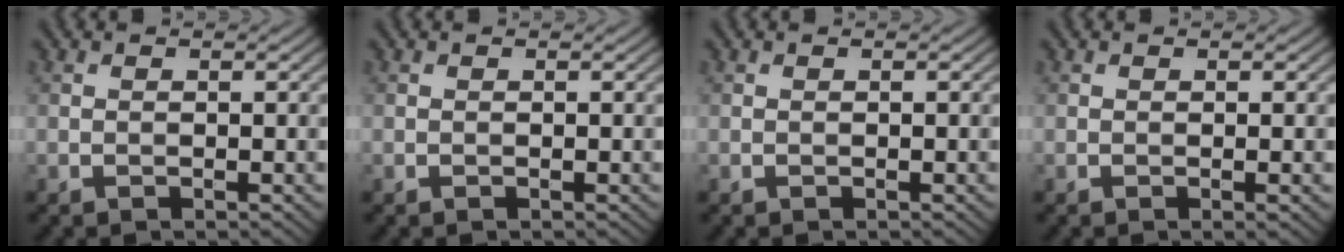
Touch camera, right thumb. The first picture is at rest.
{"total": 0.0}
{"total": 0.0}
{"total": 0.9, "force": [-0.1, 0.0, 0.9], "torque": [-0.015, -0.002, -0.003]}